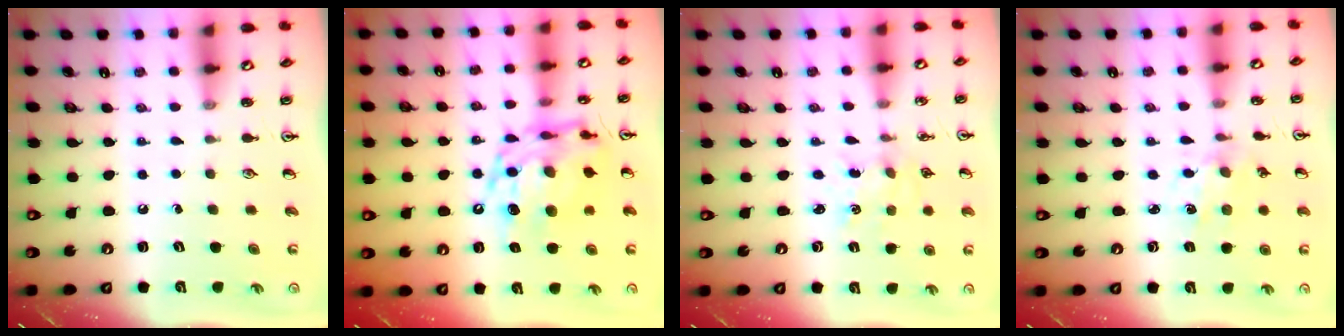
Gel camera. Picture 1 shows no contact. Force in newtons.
{"total": 14.8, "press": 14.7, "slide": 1.6}
{"total": 2.3, "press": 2.3, "slide": 0.3}
{"total": 1.7, "press": 1.6, "slide": 0.1}